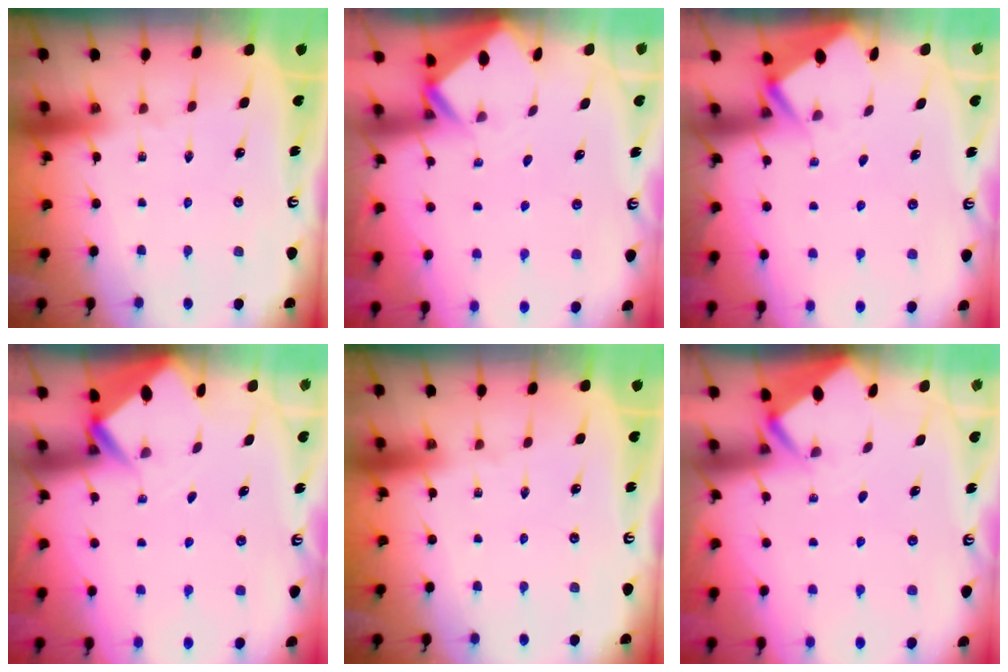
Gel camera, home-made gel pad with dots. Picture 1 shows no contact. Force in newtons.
{"total": 2.5, "press": 2.5, "slide": 0.2}
{"total": 2.9, "press": 2.9, "slide": 0.1}
{"total": 2.7, "press": 2.7, "slide": 0.0}
{"total": 0.0}
{"total": 2.8, "press": 2.8, "slide": 0.2}